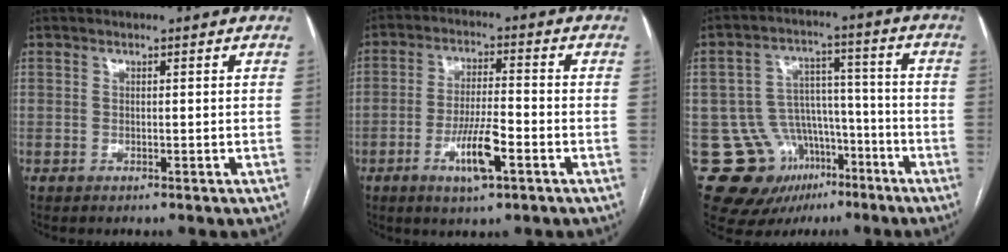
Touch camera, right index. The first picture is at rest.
{"total": 7.9, "force": [-3.4, 1.4, 7.0], "torque": [-0.132, -0.002, -0.057]}
{"total": 13.8, "force": [-7.2, 11.0, 4.0], "torque": [-0.070, 0.069, -0.096]}